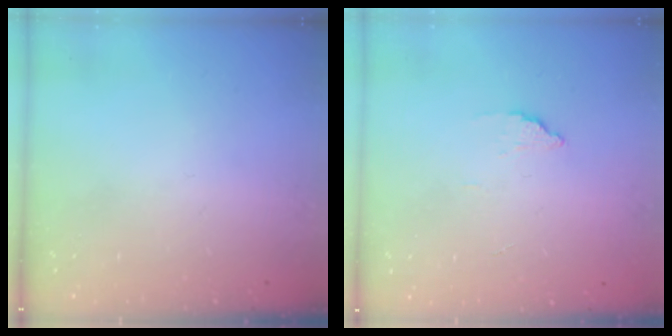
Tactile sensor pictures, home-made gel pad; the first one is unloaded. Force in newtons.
{"total": 2.2, "press": 2.2, "slide": 0.2}